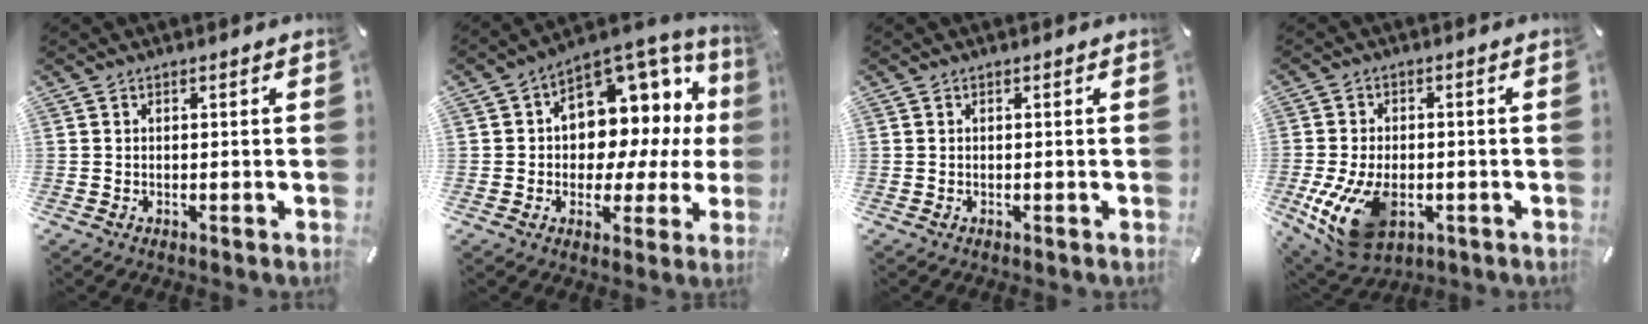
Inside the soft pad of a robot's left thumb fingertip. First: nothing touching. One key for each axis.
{"total": 12.1, "fx": 3.1, "fy": 9.6, "fz": 6.8, "tx": -0.082, "ty": -0.050, "tz": 0.061}
{"total": 0.0}
{"total": 13.6, "fx": -3.9, "fy": 8.7, "fz": 9.7, "tx": -0.195, "ty": 0.005, "tz": -0.064}